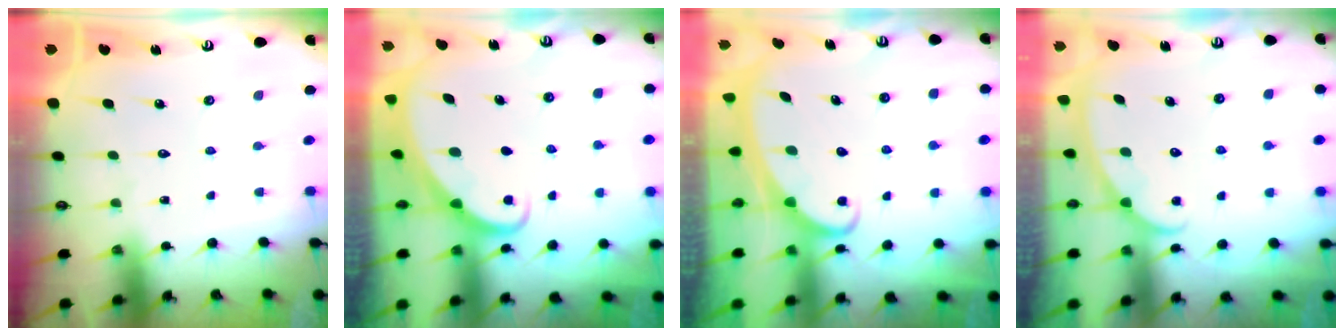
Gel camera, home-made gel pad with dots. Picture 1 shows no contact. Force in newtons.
{"total": 2.1, "press": 2.1, "slide": 0.2}
{"total": 2.4, "press": 2.4, "slide": 0.3}
{"total": 1.4, "press": 1.4, "slide": 0.2}